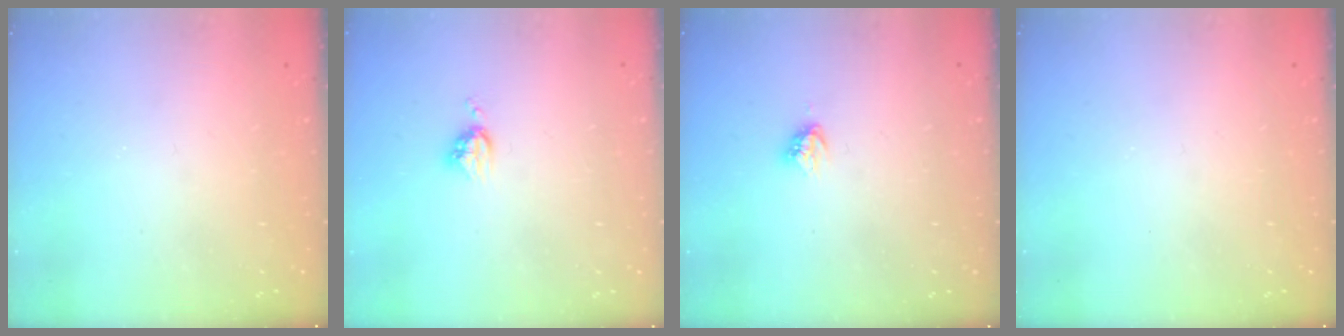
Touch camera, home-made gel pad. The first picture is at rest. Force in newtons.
{"total": 4.0, "press": 4.0, "slide": 0.5}
{"total": 4.0, "press": 3.9, "slide": 0.5}
{"total": 0.0}